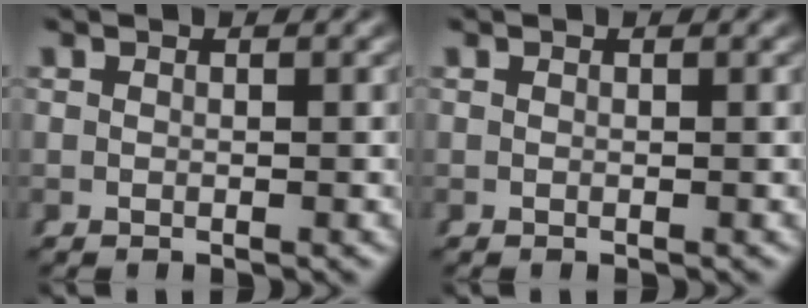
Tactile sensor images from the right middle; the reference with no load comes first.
{"total": 0.0}